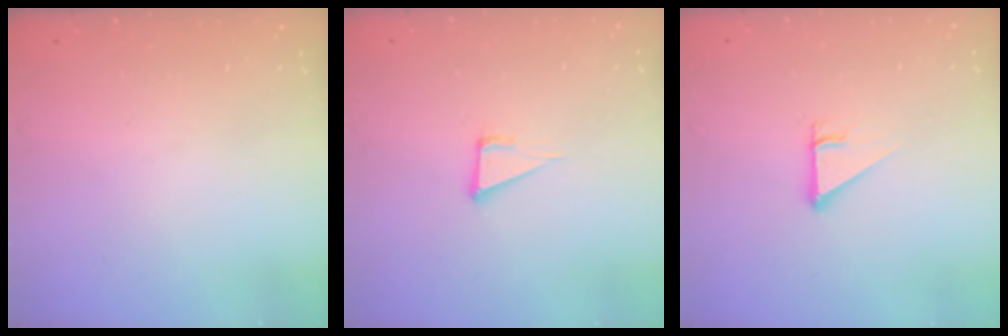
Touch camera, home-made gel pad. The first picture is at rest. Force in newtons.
{"total": 5.0, "press": 4.0, "slide": 3.1}
{"total": 2.5, "press": 2.5, "slide": 0.2}